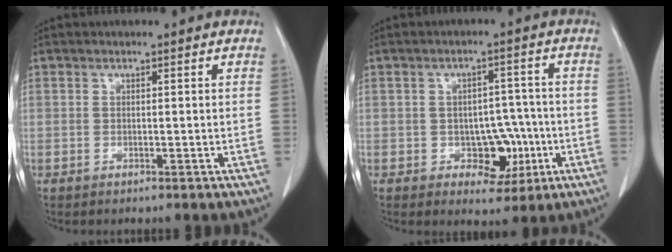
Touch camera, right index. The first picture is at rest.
{"total": 6.4, "force": [-1.9, 4.3, 4.4], "torque": [-0.047, 0.014, -0.019]}